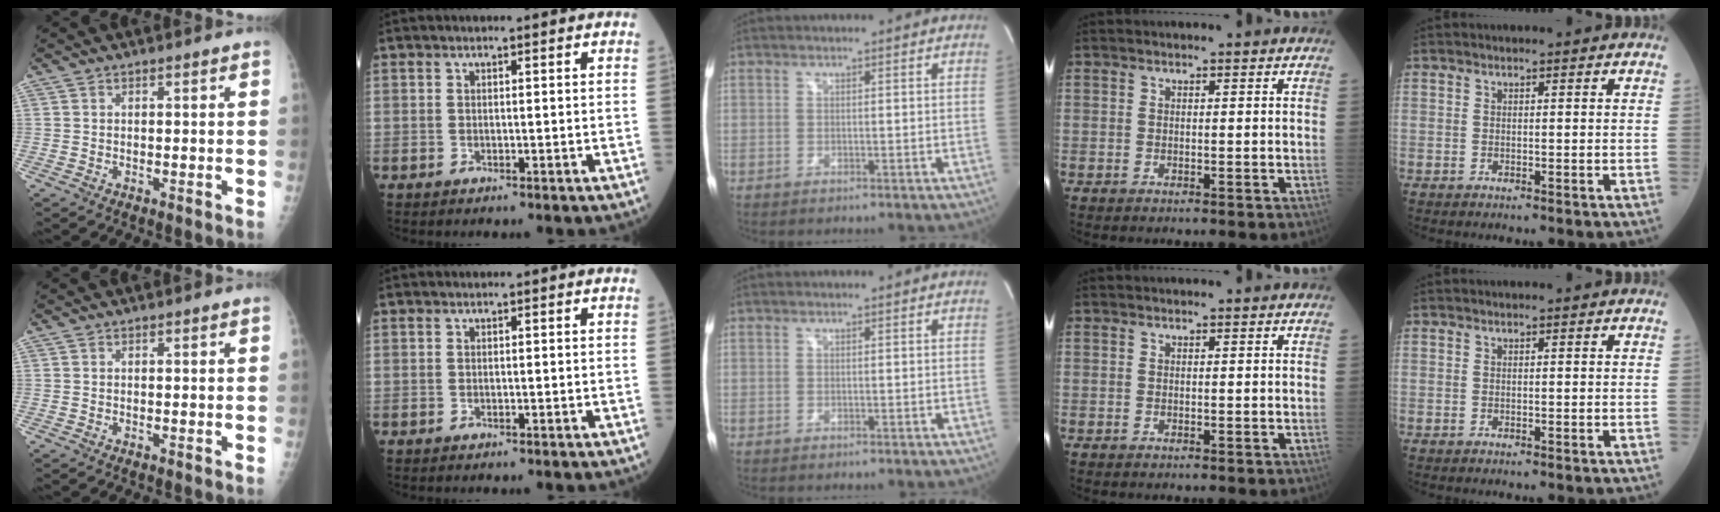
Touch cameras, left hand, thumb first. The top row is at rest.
{}